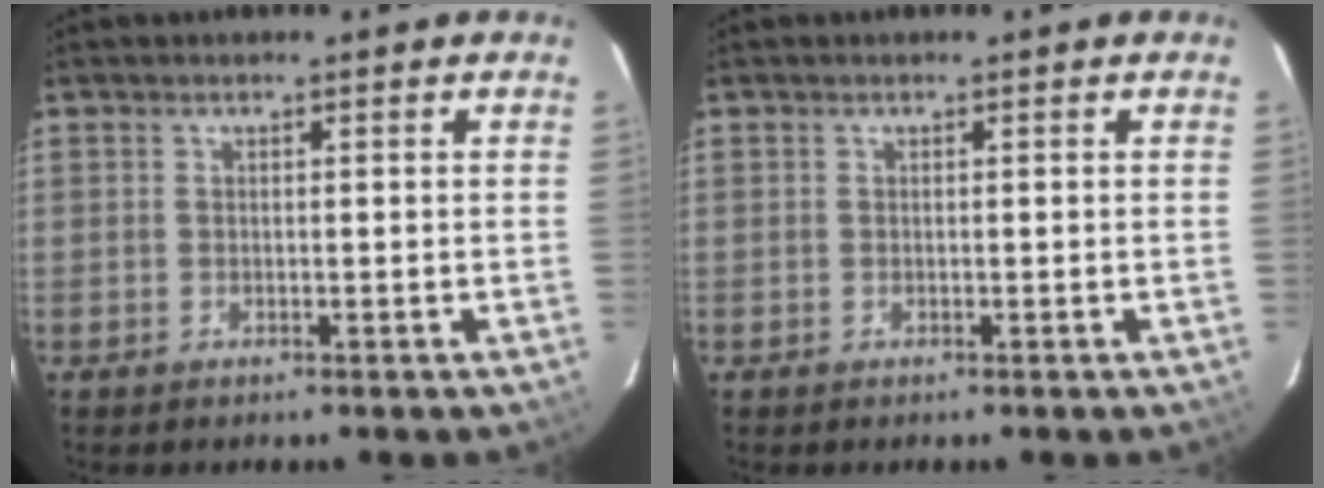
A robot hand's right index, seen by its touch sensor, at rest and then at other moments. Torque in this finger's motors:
{"motor_torque": [0.00, 0.00, 0.00, 0.00]}